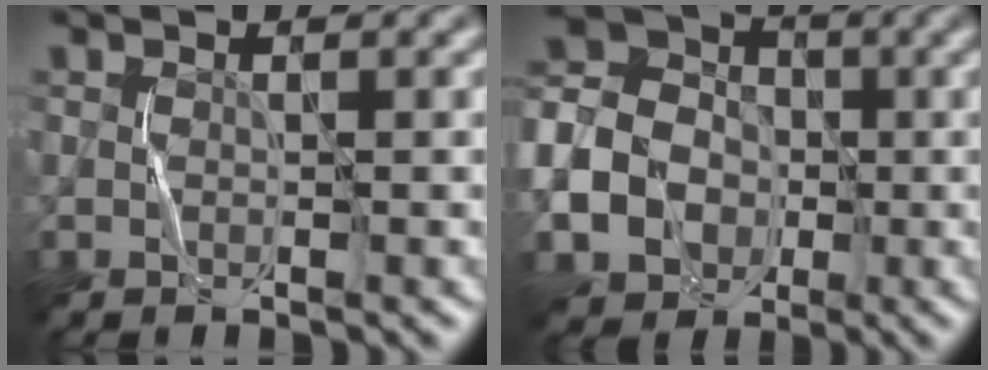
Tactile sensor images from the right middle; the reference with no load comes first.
{"total": 12.8, "force": [-3.5, 11.2, 5.2], "torque": [-0.138, -0.022, -0.084]}